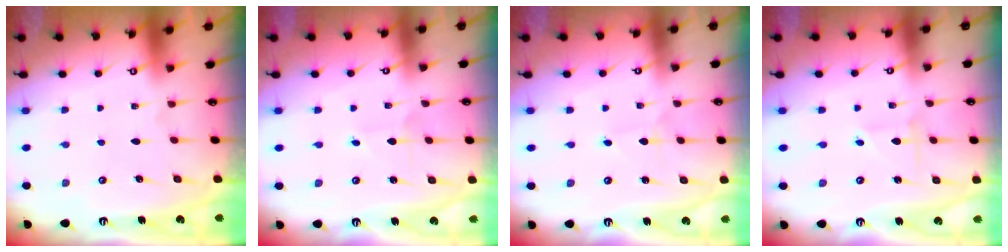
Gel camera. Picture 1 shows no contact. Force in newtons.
{"total": 1.2, "press": 1.2, "slide": 0.1}
{"total": 1.3, "press": 1.3, "slide": 0.1}
{"total": 1.4, "press": 1.4, "slide": 0.1}